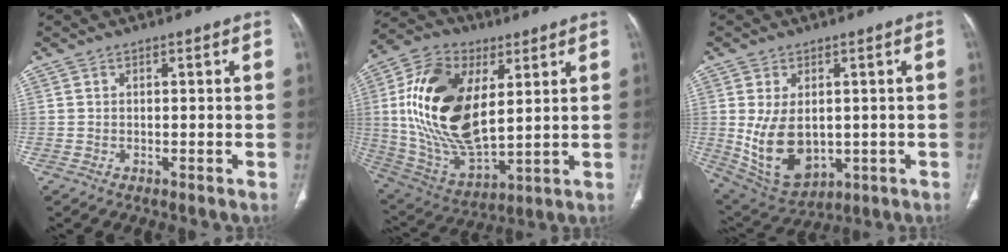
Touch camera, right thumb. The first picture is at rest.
{"total": 22.8, "force": [4.9, 12.3, 18.5], "torque": [-0.346, -0.021, 0.094]}
{"total": 12.3, "force": [-0.3, 8.0, 9.4], "torque": [-0.158, -0.010, 0.026]}